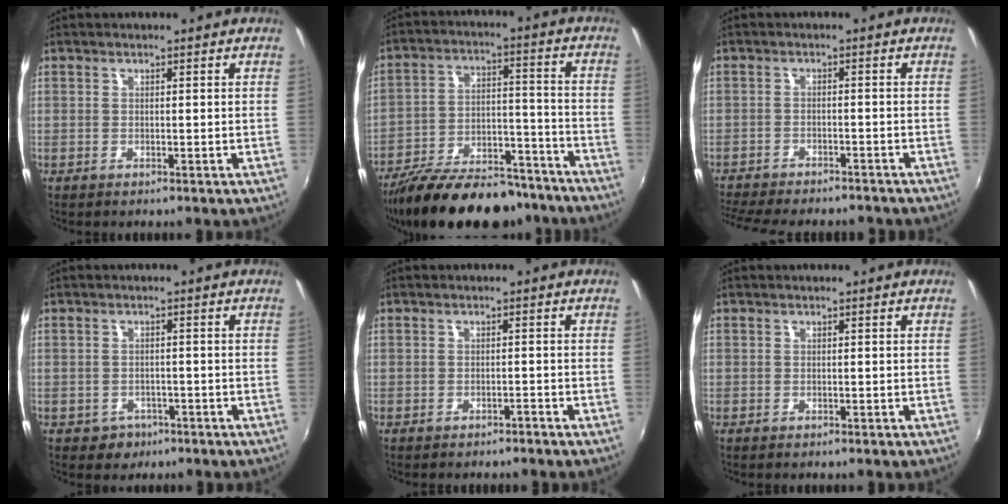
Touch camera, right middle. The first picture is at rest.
{"total": 23.9, "force": [-19.5, 8.5, 11.0], "torque": [-0.200, 0.000, -0.277]}
{"total": 14.0, "force": [-12.3, 3.4, 5.8], "torque": [-0.132, -0.027, -0.180]}
{"total": 3.6, "force": [-1.8, 3.0, 0.7], "torque": [-0.025, 0.000, -0.022]}
{"total": 1.4, "force": [-1.3, 0.3, 0.3], "torque": [-0.008, -0.002, -0.018]}
{"total": 0.0}